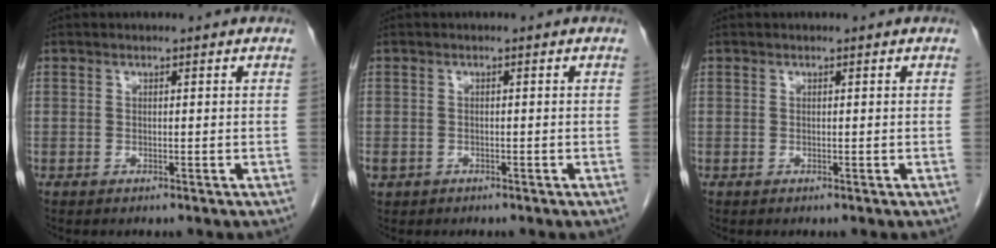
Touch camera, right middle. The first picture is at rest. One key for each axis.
{"total": 2.0, "fx": -1.2, "fy": 1.5, "fz": 0.5, "tx": -0.009, "ty": 0.002, "tz": -0.019}
{"total": 0.0}